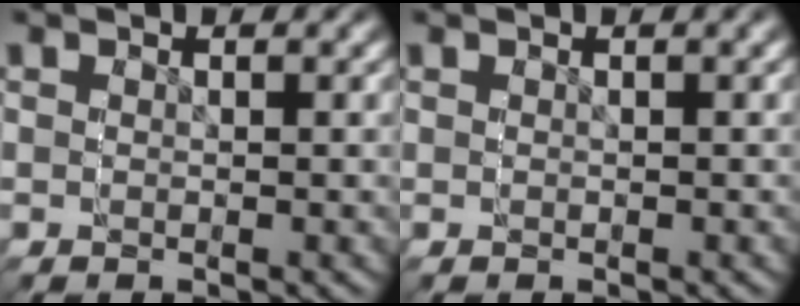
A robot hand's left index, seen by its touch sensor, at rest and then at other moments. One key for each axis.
{"total": 0.0}